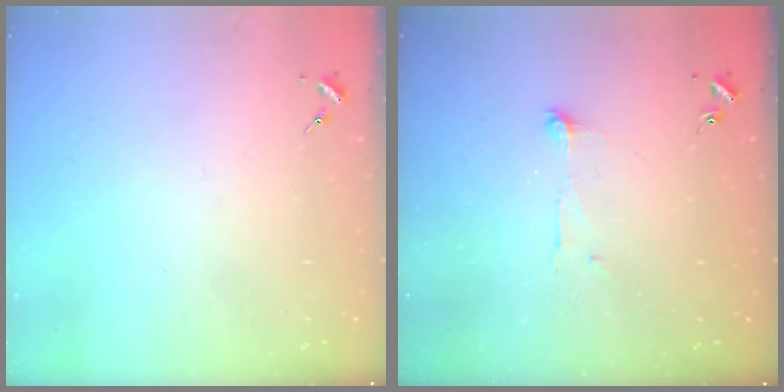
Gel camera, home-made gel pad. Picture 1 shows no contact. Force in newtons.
{"total": 4.8, "press": 4.8, "slide": 0.4}